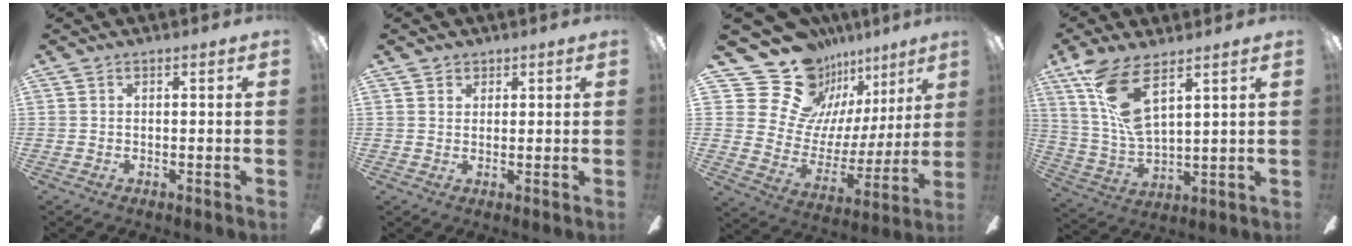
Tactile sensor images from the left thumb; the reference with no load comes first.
{"total": 1.8, "force": [1.3, 1.3, 0.0], "torque": [0.006, -0.001, 0.023]}
{"total": 21.0, "force": [14.7, 13.4, 6.8], "torque": [-0.123, -0.104, 0.288]}
{"total": 13.5, "force": [7.6, 4.3, 10.2], "torque": [-0.222, -0.030, 0.141]}